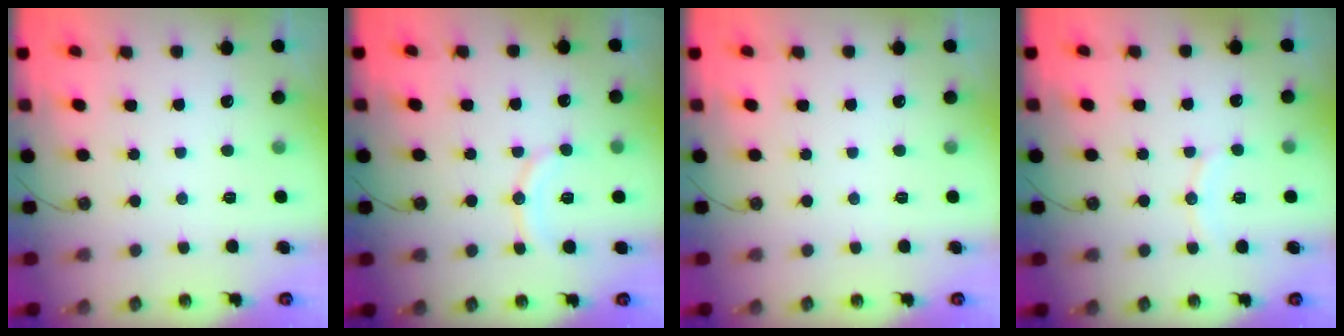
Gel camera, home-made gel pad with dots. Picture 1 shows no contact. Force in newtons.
{"total": 9.7, "press": 9.5, "slide": 1.8}
{"total": 0.0}
{"total": 7.2, "press": 7.1, "slide": 0.7}